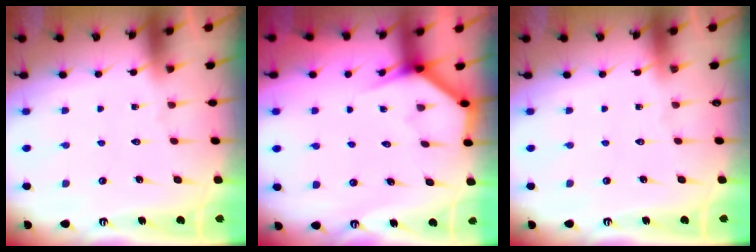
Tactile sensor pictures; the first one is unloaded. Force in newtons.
{"total": 3.9, "press": 3.9, "slide": 0.2}
{"total": 0.0}